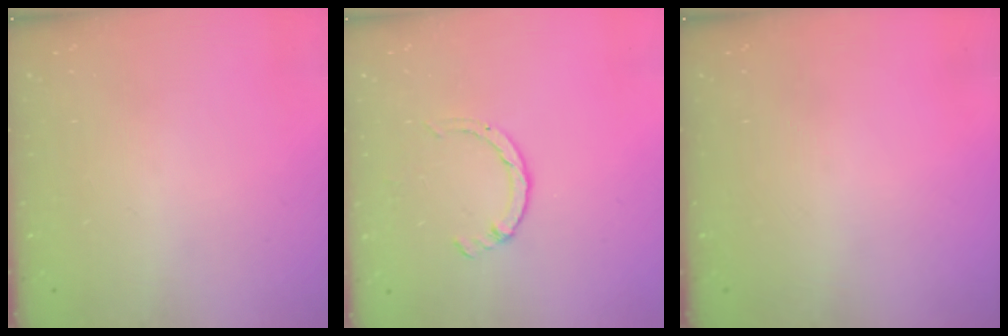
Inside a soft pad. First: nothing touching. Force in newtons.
{"total": 2.6, "press": 2.6, "slide": 0.4}
{"total": 0.0}